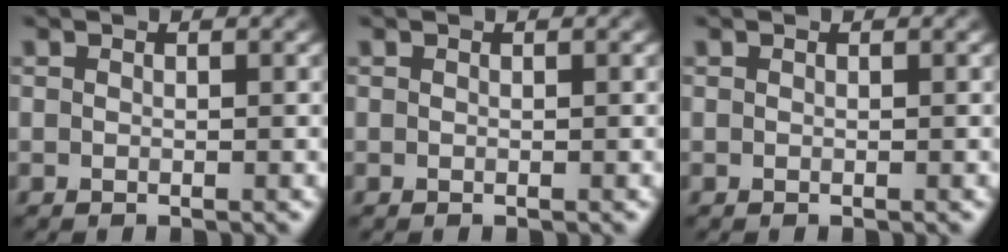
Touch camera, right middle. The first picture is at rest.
{"total": 0.0}
{"total": 0.0}